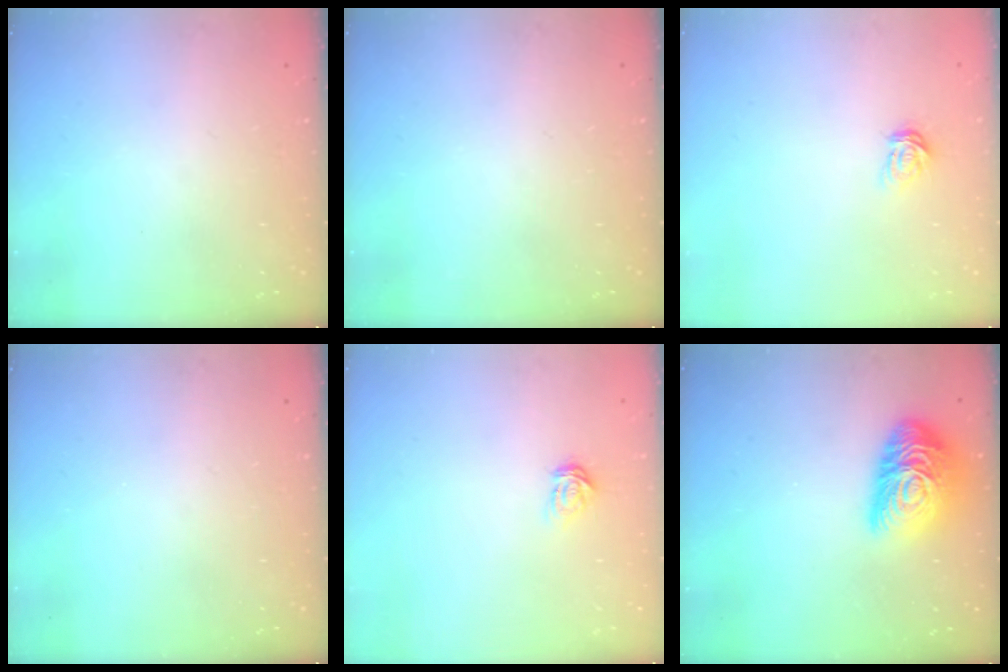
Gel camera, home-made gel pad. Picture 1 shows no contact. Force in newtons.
{"total": 0.0}
{"total": 4.2, "press": 4.2, "slide": 0.4}
{"total": 0.0}
{"total": 3.5, "press": 3.5, "slide": 0.3}
{"total": 16.7, "press": 16.7, "slide": 1.4}